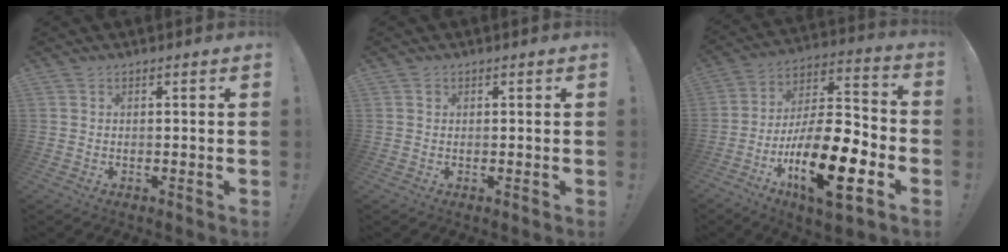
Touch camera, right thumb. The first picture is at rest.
{"total": 0.8, "force": [0.3, 0.7, 0.2], "torque": [-0.001, 0.003, 0.005]}
{"total": 22.5, "force": [-9.2, 8.2, 18.8], "torque": [-0.344, 0.047, -0.148]}